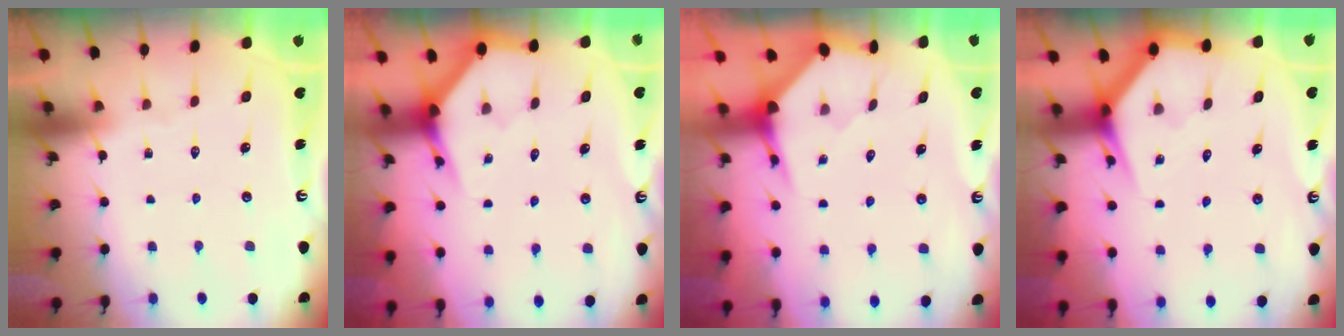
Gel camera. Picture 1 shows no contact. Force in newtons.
{"total": 3.8, "press": 3.8, "slide": 0.2}
{"total": 3.8, "press": 3.8, "slide": 0.5}
{"total": 3.9, "press": 3.8, "slide": 0.2}